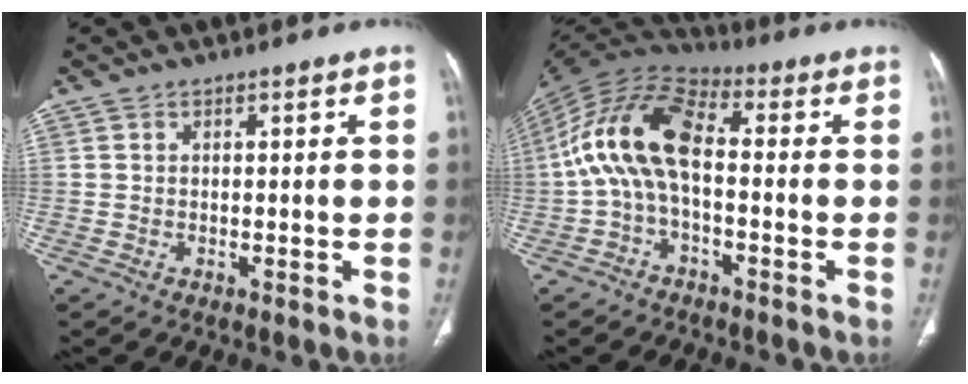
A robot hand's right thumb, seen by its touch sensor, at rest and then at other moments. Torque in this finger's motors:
{"motor_torque": [1.97, 2.76, 1.32, -1.04, 0.21]}